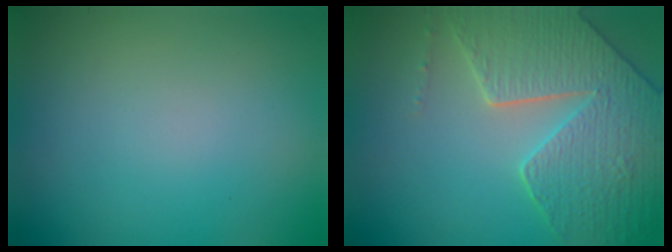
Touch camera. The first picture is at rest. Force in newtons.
{"total": 6.6, "press": 5.7, "slide": 3.4}